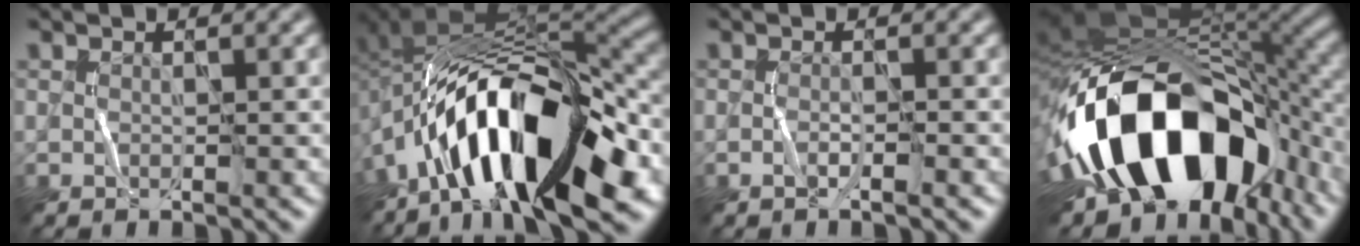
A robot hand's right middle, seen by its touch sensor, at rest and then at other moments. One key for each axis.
{"total": 14.5, "fx": -6.3, "fy": 5.6, "fz": 11.9, "tx": -0.191, "ty": 0.004, "tz": -0.104}
{"total": 1.1, "fx": -0.7, "fy": 0.1, "fz": 0.8, "tx": -0.015, "ty": 0.003, "tz": -0.014}
{"total": 17.2, "fx": -5.8, "fy": 10.4, "fz": 12.4, "tx": -0.222, "ty": -0.005, "tz": -0.089}